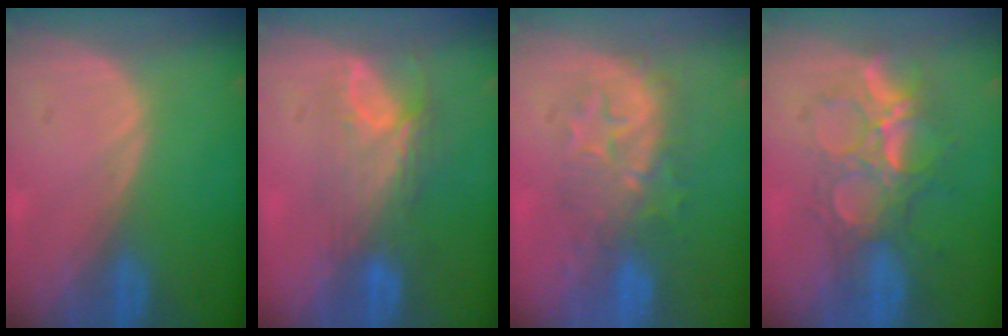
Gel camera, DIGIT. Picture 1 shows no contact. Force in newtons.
{"total": 7.8, "press": 6.8, "slide": 3.9}
{"total": 8.2, "press": 8.2, "slide": 0.9}
{"total": 8.9, "press": 8.2, "slide": 3.6}